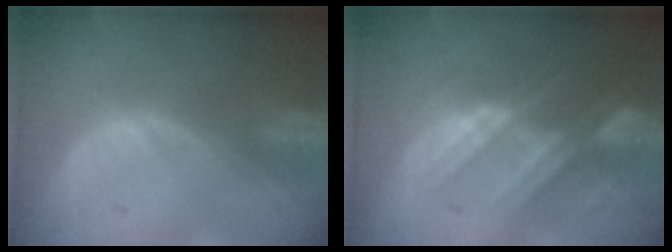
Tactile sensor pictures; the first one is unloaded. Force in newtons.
{"total": 8.9, "press": 7.8, "slide": 4.4}